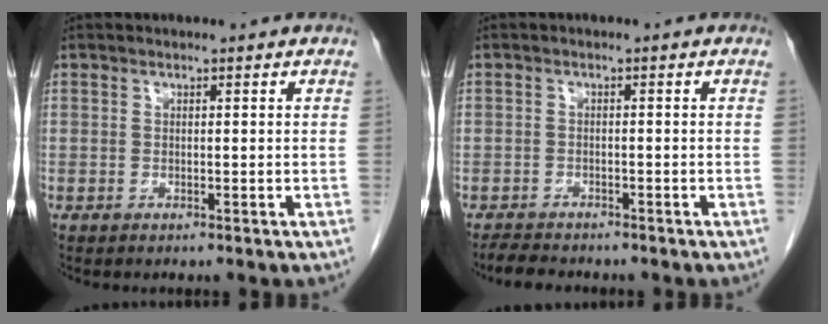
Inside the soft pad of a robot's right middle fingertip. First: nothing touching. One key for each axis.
{"total": 3.5, "fx": -3.2, "fy": 1.0, "fz": 0.7, "tx": -0.022, "ty": -0.011, "tz": -0.054}